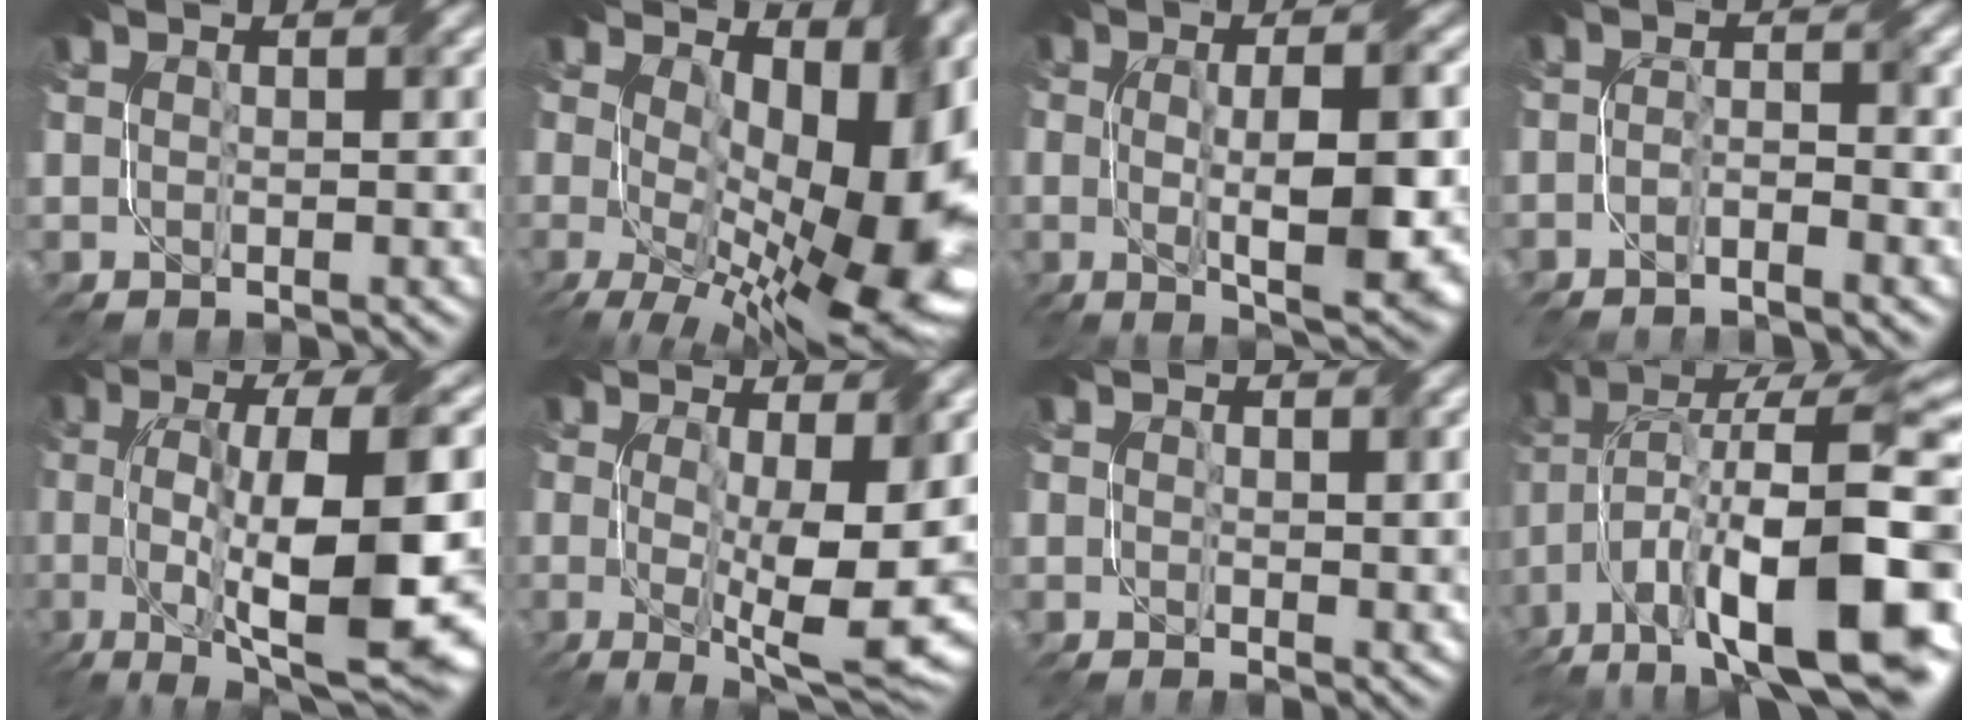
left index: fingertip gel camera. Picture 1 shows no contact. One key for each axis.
{"total": 15.5, "fx": 0.3, "fy": 8.8, "fz": 12.7, "tx": -0.186, "ty": -0.017, "tz": 0.018}
{"total": 8.4, "fx": -0.9, "fy": 2.5, "fz": 7.9, "tx": -0.127, "ty": -0.005, "tz": -0.011}
{"total": 2.3, "fx": -1.7, "fy": 0.4, "fz": 1.5, "tx": -0.033, "ty": -0.002, "tz": -0.035}
{"total": 14.1, "fx": -2.7, "fy": 4.8, "fz": 13.0, "tx": -0.209, "ty": -0.009, "tz": -0.042}
{"total": 10.7, "fx": -0.8, "fy": 4.1, "fz": 9.9, "tx": -0.148, "ty": -0.018, "tz": -0.007}
{"total": 1.6, "fx": 0.6, "fy": 0.9, "fz": 1.2, "tx": -0.022, "ty": -0.009, "tz": 0.009}
{"total": 16.6, "fx": -4.4, "fy": 7.8, "fz": 14.0, "tx": -0.247, "ty": 0.021, "tz": -0.077}